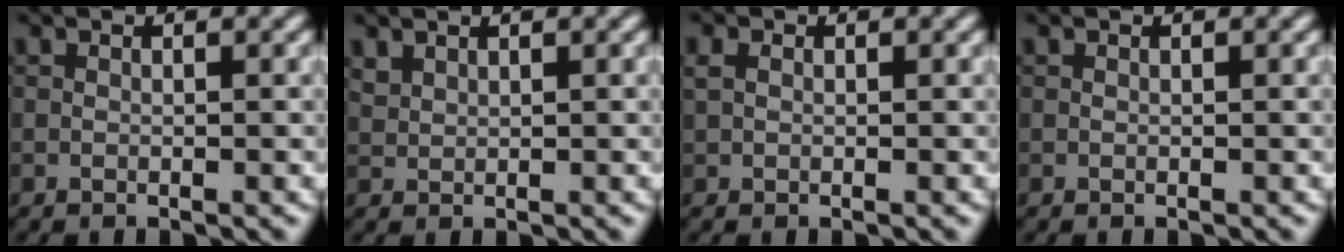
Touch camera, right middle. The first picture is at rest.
{"total": 1.1, "force": [1.0, 0.5, 0.2], "torque": [-0.010, 0.000, 0.025]}
{"total": 1.0, "force": [0.3, 0.8, 0.6], "torque": [-0.012, 0.003, 0.004]}
{"total": 0.0}